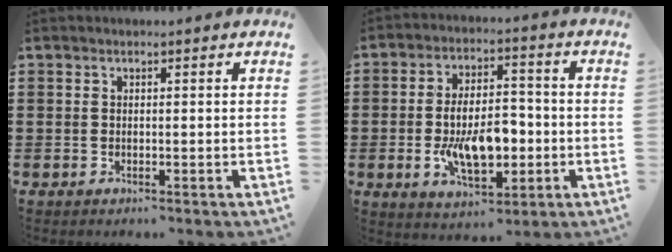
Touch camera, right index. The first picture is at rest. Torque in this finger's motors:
{"motor_torque": [2.14, 0.00, 1.05, 0.21]}